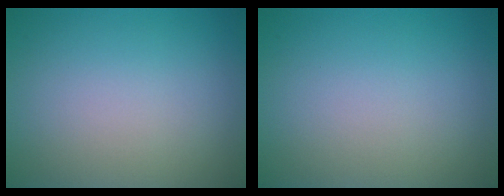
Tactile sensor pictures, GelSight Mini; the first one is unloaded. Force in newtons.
{"total": 0.0}